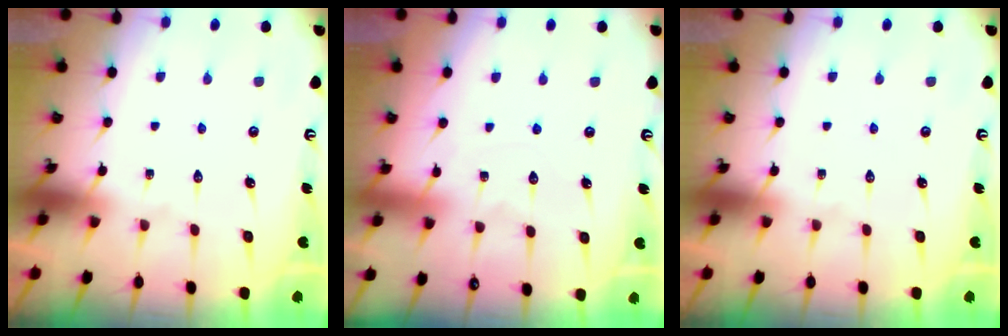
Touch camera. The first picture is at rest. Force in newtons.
{"total": 3.5, "press": 3.5, "slide": 0.3}
{"total": 0.0}